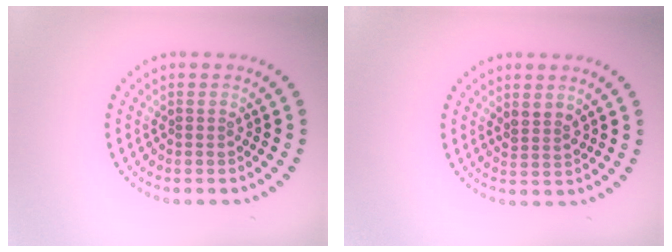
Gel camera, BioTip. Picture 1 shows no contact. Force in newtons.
{"total": 1.6, "press": 1.3, "slide": 0.8}